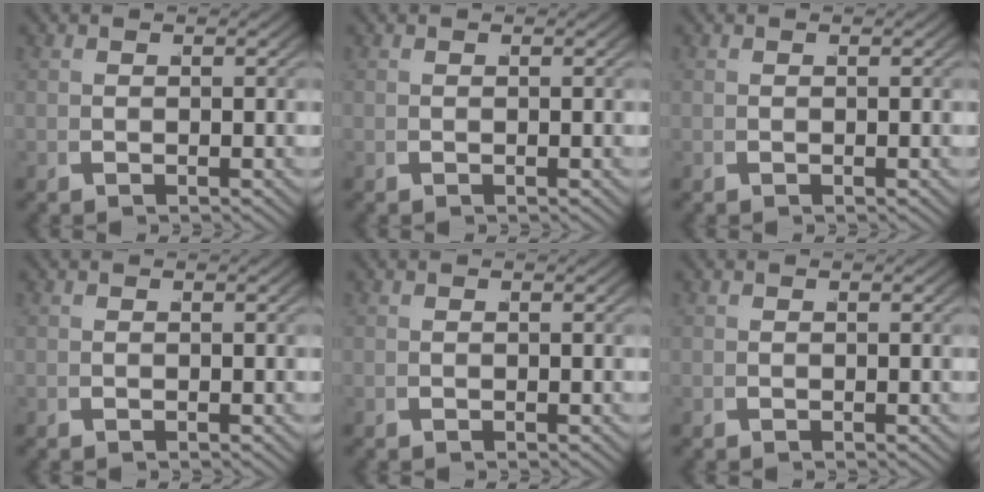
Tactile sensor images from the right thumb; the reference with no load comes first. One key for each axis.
{"total": 0.0}
{"total": 0.0}
{"total": 0.0}
{"total": 0.0}
{"total": 0.0}